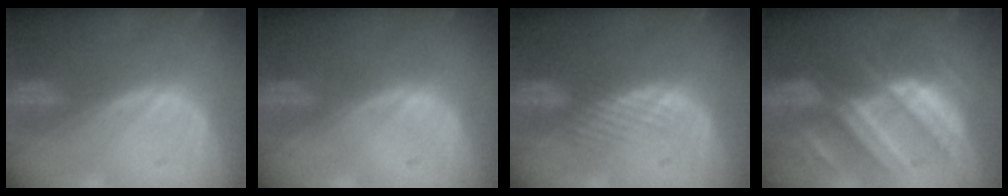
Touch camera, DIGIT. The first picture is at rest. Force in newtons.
{"total": 0.0}
{"total": 2.2, "press": 2.2, "slide": 0.2}
{"total": 10.6, "press": 9.3, "slide": 5.0}